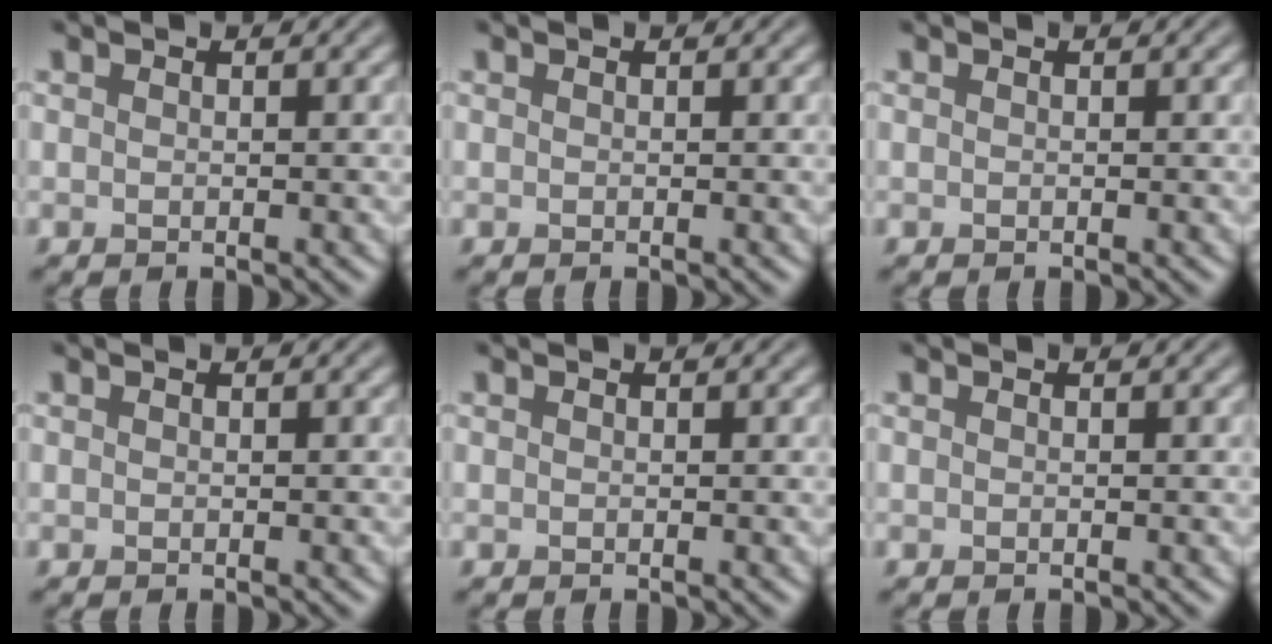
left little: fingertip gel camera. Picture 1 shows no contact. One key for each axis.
{"total": 0.0}
{"total": 0.0}
{"total": 0.0}
{"total": 0.0}
{"total": 0.0}